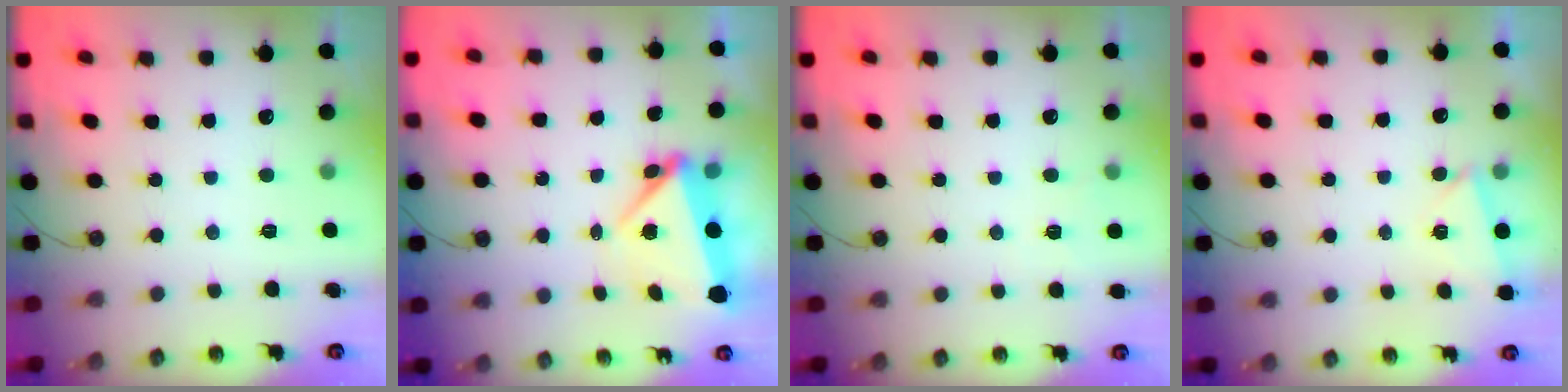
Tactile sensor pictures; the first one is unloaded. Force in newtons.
{"total": 6.2, "press": 6.2, "slide": 0.3}
{"total": 2.9, "press": 2.9, "slide": 0.2}
{"total": 3.3, "press": 2.5, "slide": 2.2}